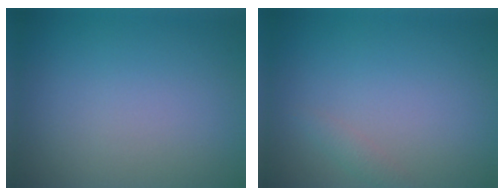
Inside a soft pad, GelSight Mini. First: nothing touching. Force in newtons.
{"total": 0.9, "press": 0.9, "slide": 0.0}